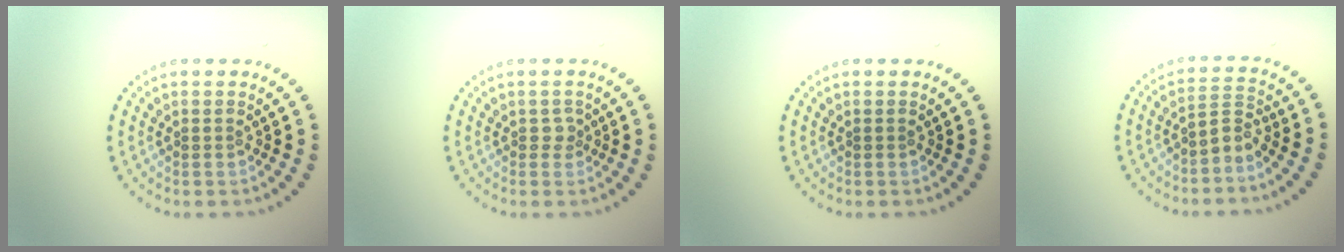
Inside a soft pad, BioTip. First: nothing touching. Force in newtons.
{"total": 0.9, "press": 0.7, "slide": 0.6}
{"total": 0.0}
{"total": 2.3, "press": 1.5, "slide": 1.7}